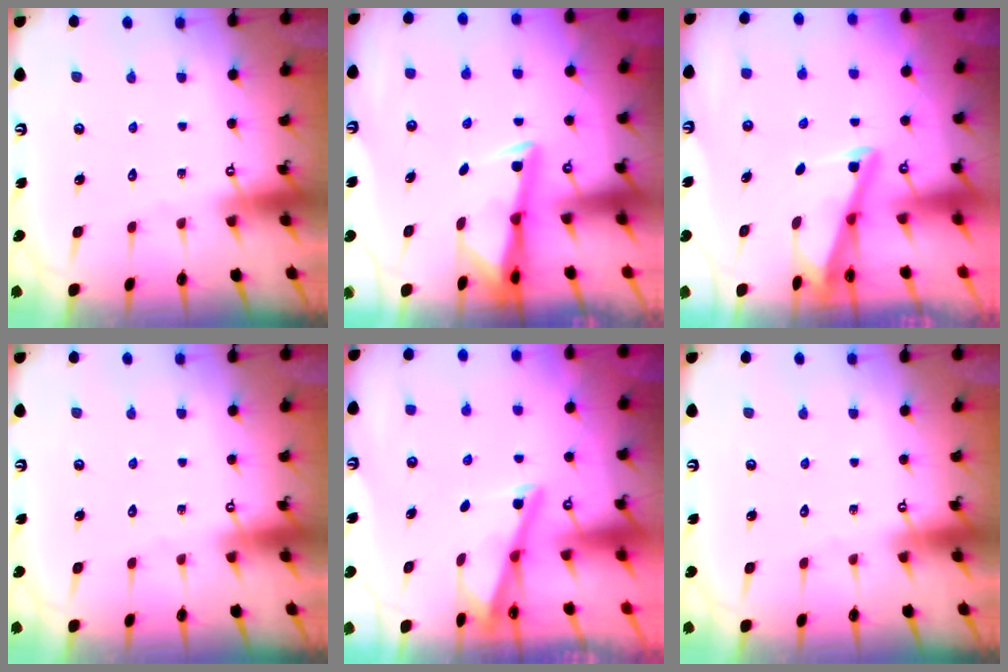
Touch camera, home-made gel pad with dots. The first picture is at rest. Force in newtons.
{"total": 3.0, "press": 2.9, "slide": 0.5}
{"total": 2.7, "press": 2.7, "slide": 0.3}
{"total": 0.0}
{"total": 3.0, "press": 3.0, "slide": 0.3}
{"total": 0.0}